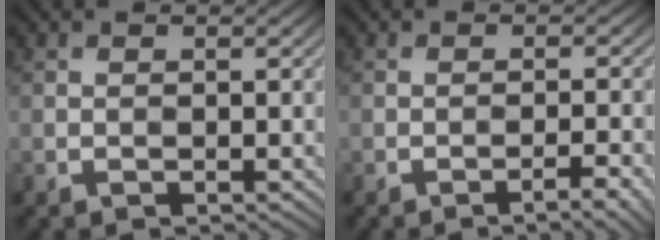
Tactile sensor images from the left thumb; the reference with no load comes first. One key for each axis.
{"total": 3.2, "fx": -2.1, "fy": 0.3, "fz": 2.5, "tx": -0.038, "ty": 0.010, "tz": -0.036}